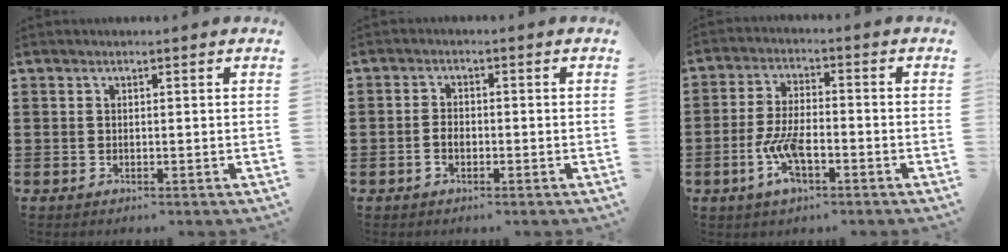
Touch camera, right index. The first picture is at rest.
{"total": 2.0, "force": [-0.9, 1.1, 1.4], "torque": [-0.036, -0.001, -0.021]}
{"total": 7.1, "force": [-2.8, 2.9, 5.9], "torque": [-0.139, -0.006, -0.056]}